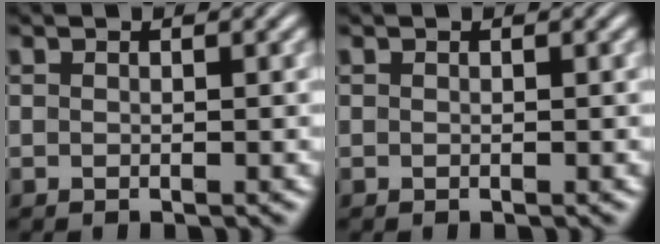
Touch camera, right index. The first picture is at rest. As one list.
[{"total": 0.0}]